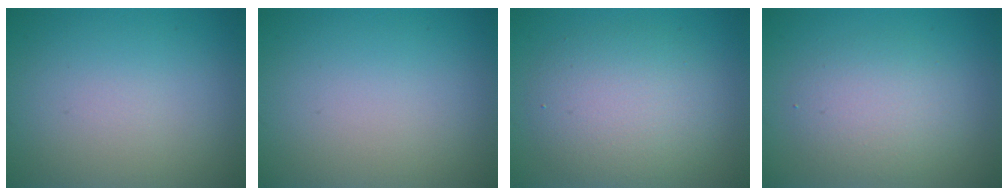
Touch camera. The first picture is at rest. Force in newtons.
{"total": 0.0}
{"total": 5.3, "press": 5.3, "slide": 0.0}
{"total": 3.3, "press": 3.3, "slide": 0.1}